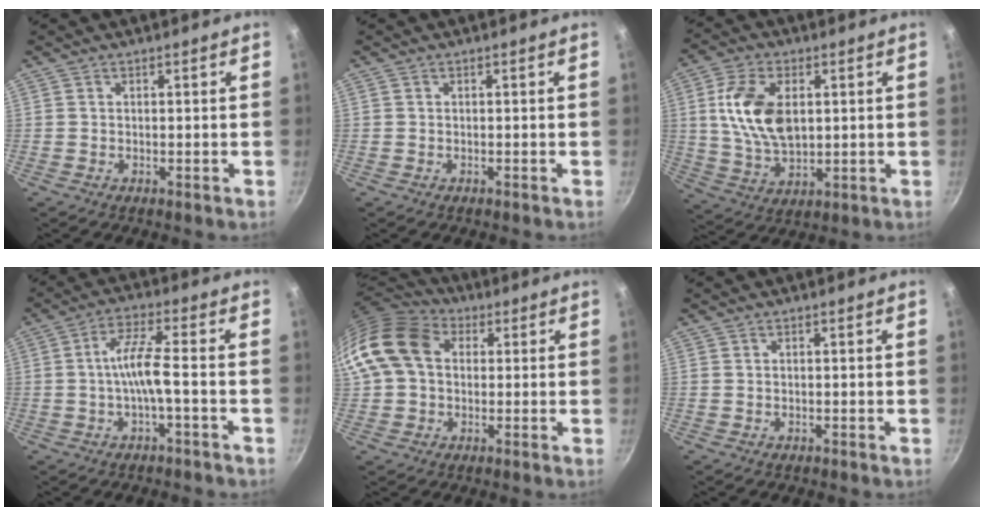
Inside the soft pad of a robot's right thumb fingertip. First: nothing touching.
{"total": 0.0}
{"total": 13.6, "force": [2.6, 8.1, 10.6], "torque": [-0.185, -0.010, 0.052]}
{"total": 6.7, "force": [-1.6, 0.9, 6.4], "torque": [-0.135, 0.026, -0.034]}
{"total": 15.4, "force": [2.6, 11.6, 9.7], "torque": [-0.177, 0.032, 0.034]}
{"total": 0.0}